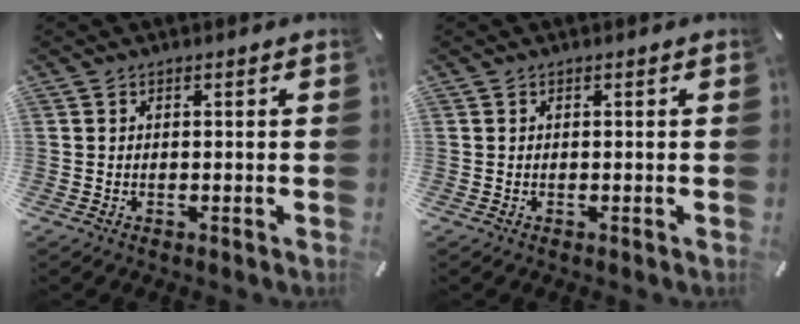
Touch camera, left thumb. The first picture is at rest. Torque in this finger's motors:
{"motor_torque": [0.00, 0.00, 0.00, 0.00, 0.00]}